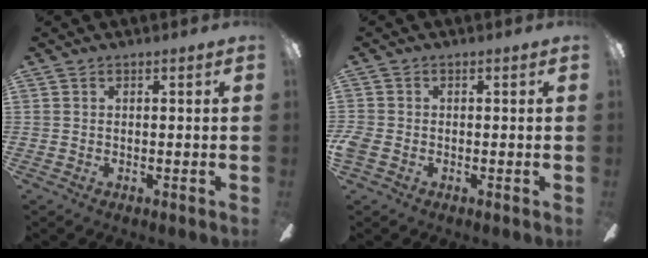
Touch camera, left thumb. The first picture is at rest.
{"total": 2.4, "force": [-1.0, 1.9, 1.2], "torque": [-0.032, 0.001, -0.021]}